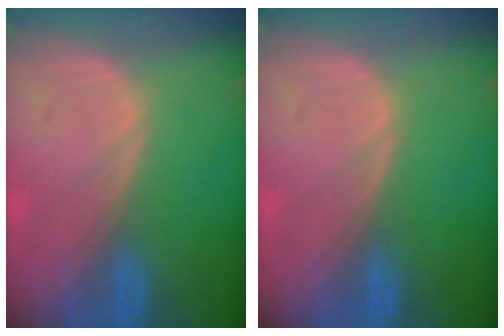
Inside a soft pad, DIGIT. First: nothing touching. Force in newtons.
{"total": 0.0}